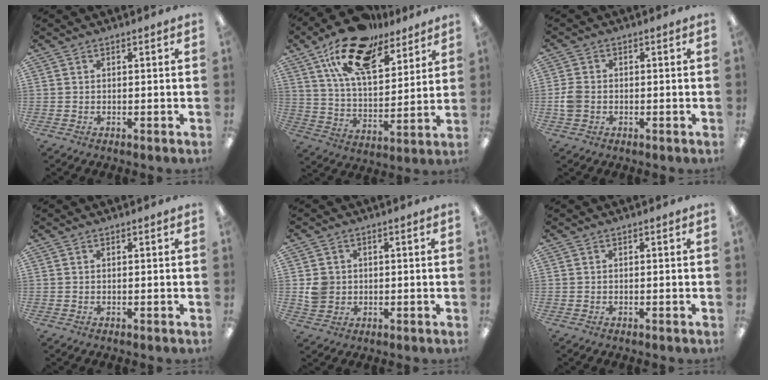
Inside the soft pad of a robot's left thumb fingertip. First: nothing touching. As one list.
[{"total": 18.7, "force": [13.0, 8.0, 10.8], "torque": [-0.193, -0.061, 0.229]}, {"total": 4.2, "force": [-0.8, 3.3, 2.6], "torque": [-0.049, 0.007, -0.013]}, {"total": 0.0}, {"total": 4.9, "force": [0.4, 4.6, 1.6], "torque": [-0.020, 0.007, 0.008]}, {"total": 0.0}]